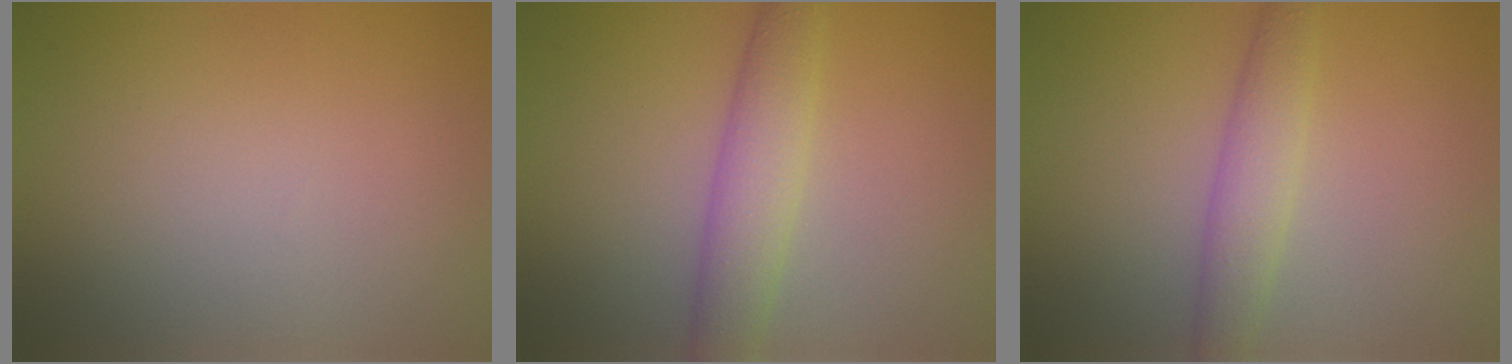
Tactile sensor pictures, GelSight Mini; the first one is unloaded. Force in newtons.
{"total": 3.9, "press": 3.9, "slide": 0.1}
{"total": 2.9, "press": 2.9, "slide": 0.2}